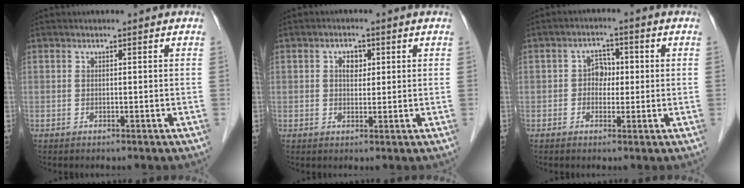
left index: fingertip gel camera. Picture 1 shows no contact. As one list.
[{"total": 2.5, "force": [0.7, 1.7, 1.7], "torque": [-0.029, 0.005, 0.011]}, {"total": 3.5, "force": [0.0, 2.7, 2.3], "torque": [-0.032, 0.014, -0.003]}]